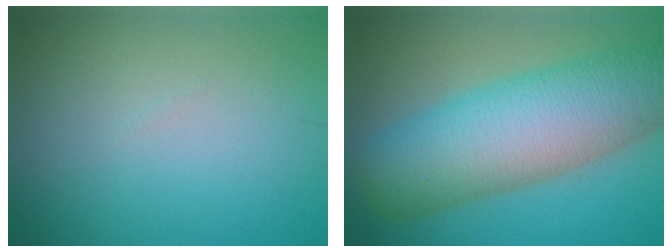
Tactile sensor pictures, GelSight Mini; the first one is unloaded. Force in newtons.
{"total": 12.0, "press": 12.0, "slide": 0.5}